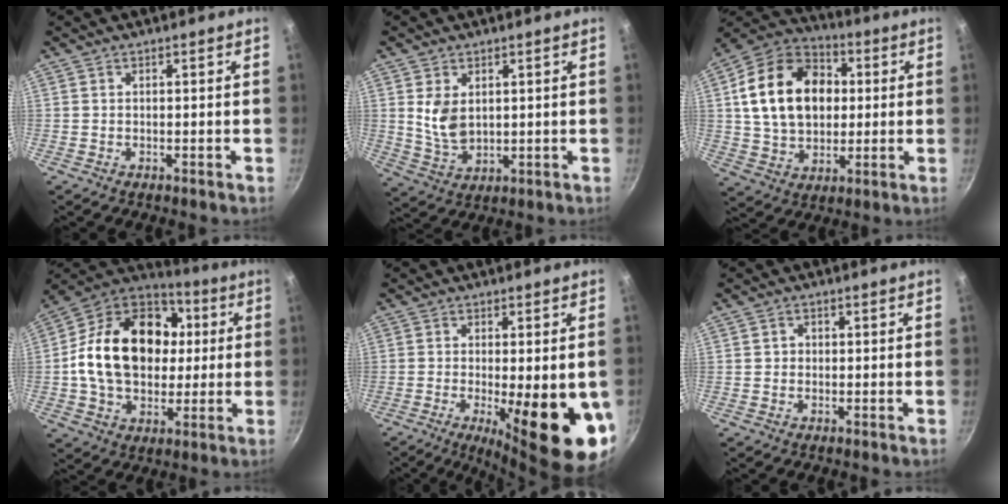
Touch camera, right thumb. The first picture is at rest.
{"total": 7.0, "force": [1.8, 4.5, 5.0], "torque": [-0.083, -0.021, 0.045]}
{"total": 20.5, "force": [3.1, 15.0, 13.7], "torque": [-0.209, 0.020, 0.047]}
{"total": 24.3, "force": [2.2, 17.7, 16.5], "torque": [-0.260, 0.031, 0.030]}
{"total": 17.9, "force": [-4.1, 5.0, 16.7], "torque": [-0.209, -0.014, -0.044]}
{"total": 1.4, "force": [0.1, 1.3, 0.5], "torque": [-0.002, 0.001, -0.001]}